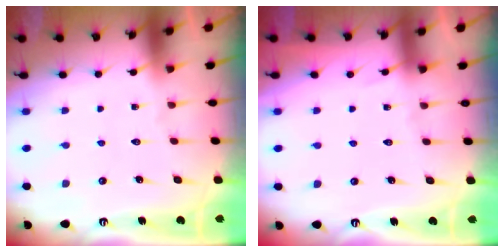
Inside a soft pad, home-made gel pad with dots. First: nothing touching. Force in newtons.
{"total": 2.5, "press": 2.4, "slide": 0.4}